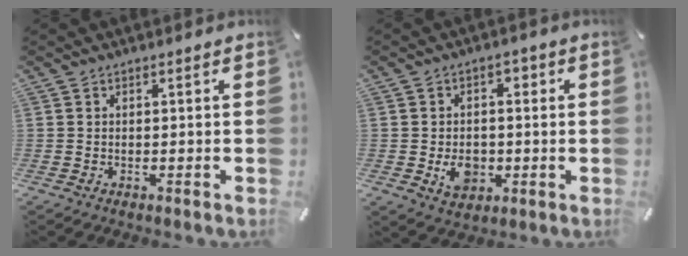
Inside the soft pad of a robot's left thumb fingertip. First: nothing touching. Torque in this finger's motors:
{"motor_torque": [0.42, -0.02, 0.25, -0.35, 0.00]}